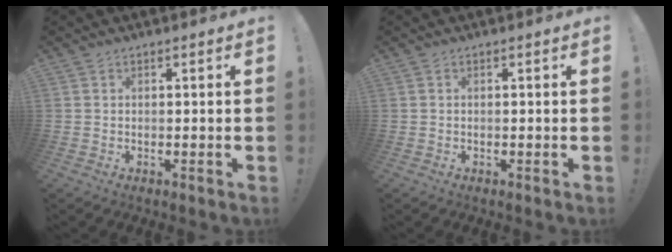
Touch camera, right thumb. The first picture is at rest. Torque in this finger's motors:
{"motor_torque": [-0.43, 0.15, -0.08, 0.19, 0.00]}